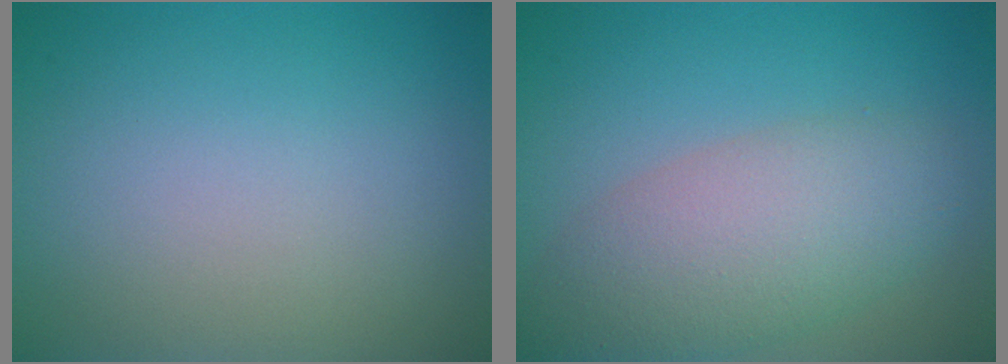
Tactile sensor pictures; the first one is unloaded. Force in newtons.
{"total": 6.1, "press": 6.1, "slide": 0.4}